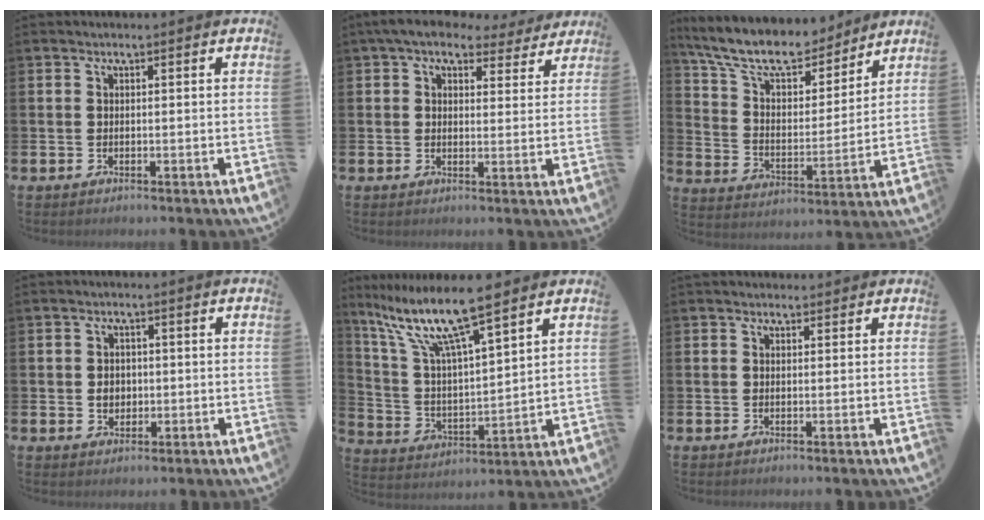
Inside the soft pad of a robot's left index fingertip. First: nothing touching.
{"total": 6.2, "force": [5.3, 2.6, 2.0], "torque": [-0.049, -0.023, 0.092]}
{"total": 11.1, "force": [9.9, 3.6, 3.6], "torque": [-0.104, -0.068, 0.174]}
{"total": 2.4, "force": [0.1, 2.1, 1.2], "torque": [-0.008, 0.001, -0.004]}
{"total": 11.6, "force": [9.4, 1.5, 6.6], "torque": [-0.163, -0.041, 0.163]}
{"total": 1.4, "force": [1.2, 0.6, 0.1], "torque": [0.007, 0.003, 0.021]}